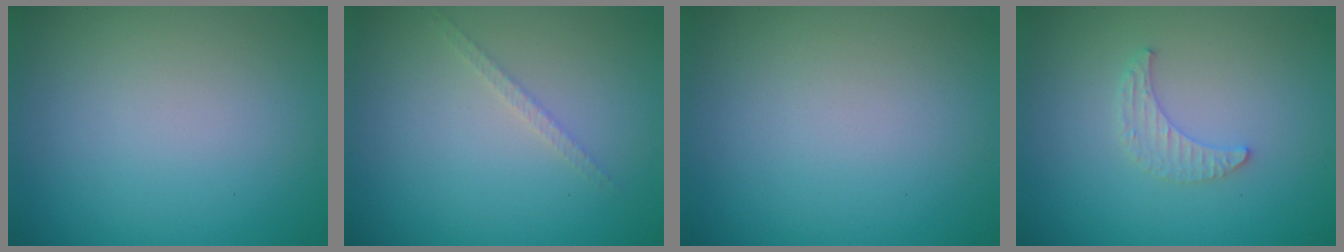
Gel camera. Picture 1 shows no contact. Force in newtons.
{"total": 1.1, "press": 1.1, "slide": 0.2}
{"total": 0.0}
{"total": 1.6, "press": 1.5, "slide": 0.4}